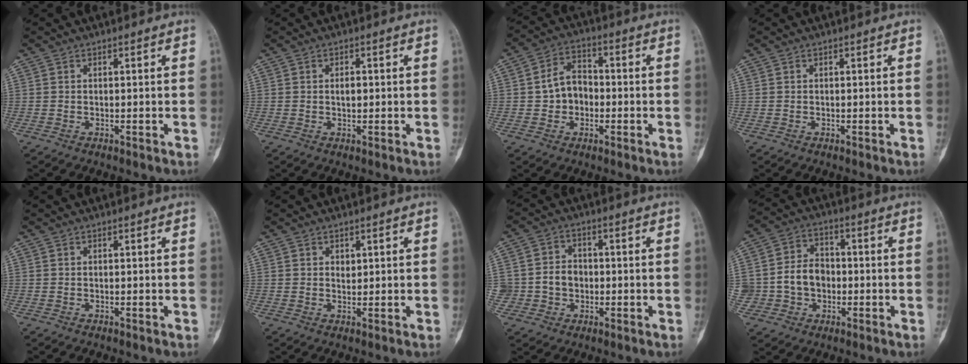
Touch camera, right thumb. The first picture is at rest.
{"total": 1.9, "force": [0.1, 1.1, 1.5], "torque": [-0.024, 0.001, 0.002]}
{"total": 7.4, "force": [-0.8, 5.8, 4.4], "torque": [-0.052, 0.024, -0.023]}
{"total": 0.0}
{"total": 0.0}
{"total": 1.5, "force": [0.6, 1.1, 0.8], "torque": [-0.006, -0.004, 0.012]}
{"total": 6.8, "force": [-0.8, 6.2, 2.6], "torque": [-0.012, 0.020, -0.012]}
{"total": 9.5, "force": [-1.1, 8.1, 4.9], "torque": [-0.056, 0.028, -0.019]}